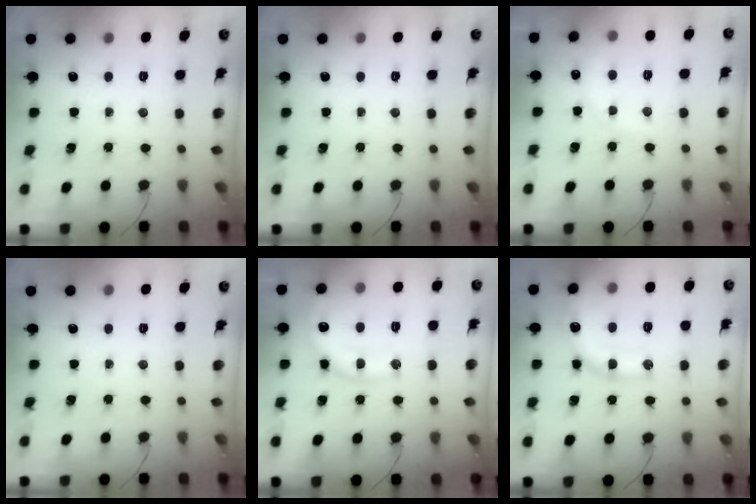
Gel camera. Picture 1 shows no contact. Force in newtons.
{"total": 0.0}
{"total": 6.8, "press": 6.7, "slide": 1.2}
{"total": 0.0}
{"total": 13.2, "press": 13.2, "slide": 0.8}
{"total": 14.0, "press": 13.9, "slide": 1.9}